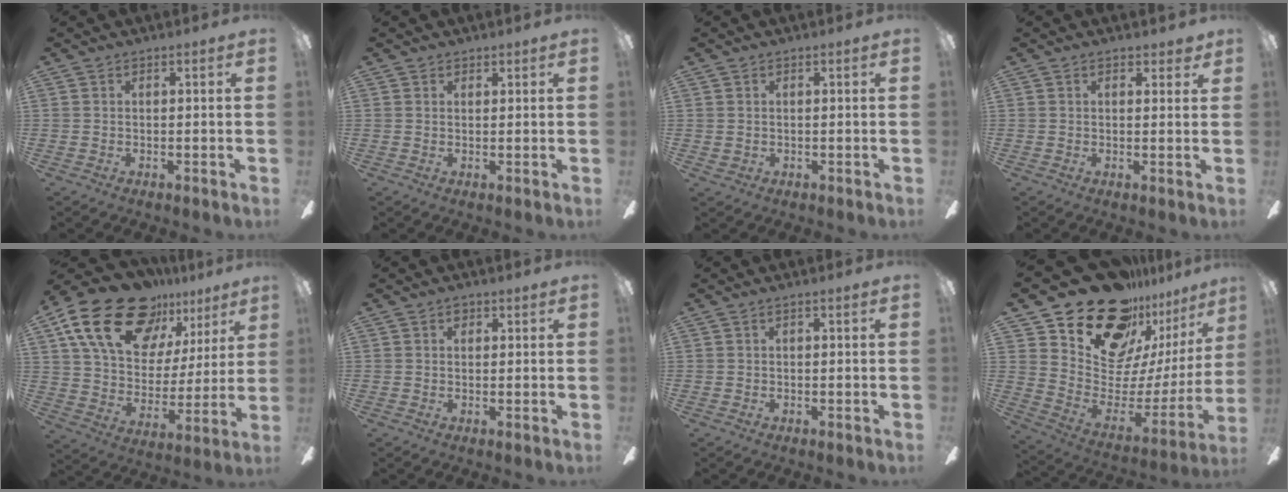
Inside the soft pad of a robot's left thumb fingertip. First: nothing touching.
{"total": 1.3, "force": [1.1, 0.7, -0.1], "torque": [0.009, -0.004, 0.020]}
{"total": 1.1, "force": [0.6, 0.9, -0.1], "torque": [0.009, -0.001, 0.009]}
{"total": 1.9, "force": [1.5, 1.1, 0.5], "torque": [0.005, -0.004, 0.025]}
{"total": 23.6, "force": [15.5, 12.8, 12.4], "torque": [-0.219, -0.088, 0.280]}
{"total": 1.3, "force": [0.8, 1.0, 0.5], "torque": [0.006, -0.004, 0.010]}
{"total": 0.0}
{"total": 25.3, "force": [18.9, 13.4, 10.2], "torque": [-0.164, -0.130, 0.353]}